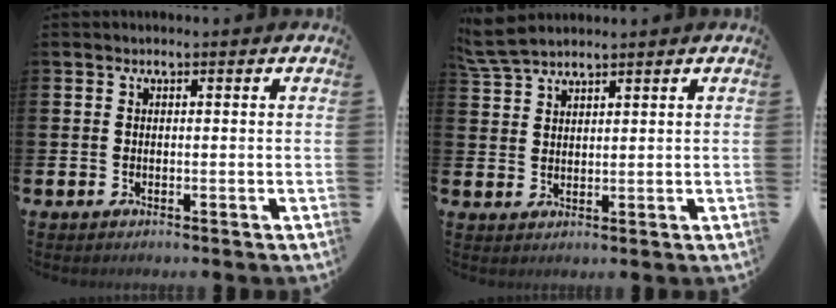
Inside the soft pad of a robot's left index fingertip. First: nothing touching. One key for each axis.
{"total": 5.0, "fx": 4.6, "fy": 1.1, "fz": 1.6, "tx": -0.042, "ty": -0.011, "tz": 0.086}